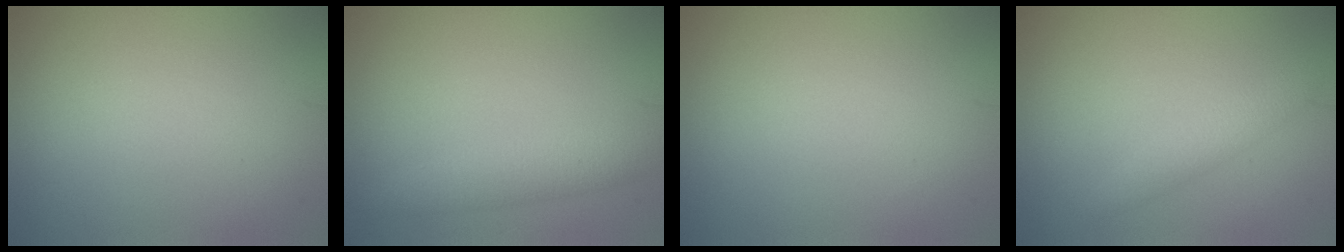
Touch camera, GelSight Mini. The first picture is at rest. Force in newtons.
{"total": 2.6, "press": 2.6, "slide": 0.0}
{"total": 0.0}
{"total": 1.7, "press": 1.7, "slide": 0.1}